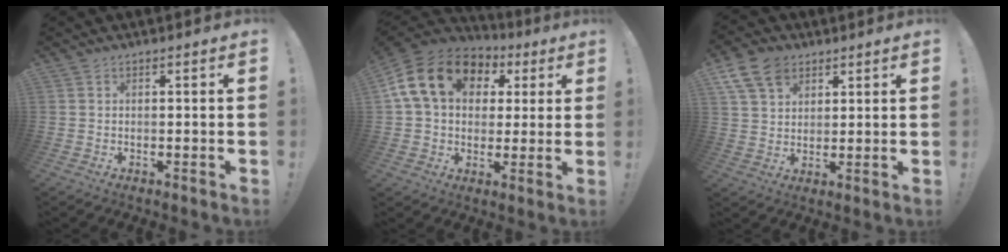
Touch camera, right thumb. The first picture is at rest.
{"total": 19.1, "force": [6.1, 13.6, 11.9], "torque": [-0.205, -0.001, 0.114]}
{"total": 10.9, "force": [6.1, 7.5, 5.0], "torque": [-0.084, -0.022, 0.121]}